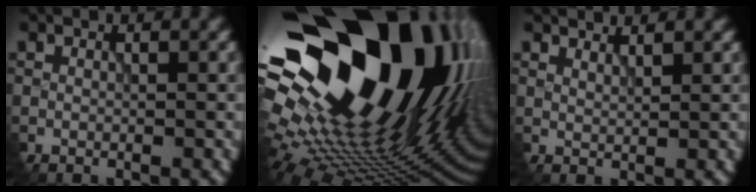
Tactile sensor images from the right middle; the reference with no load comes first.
{"total": 22.3, "force": [6.6, 12.1, 17.5], "torque": [-0.301, 0.007, 0.118]}
{"total": 2.5, "force": [2.4, 0.4, 0.4], "torque": [-0.006, 0.001, 0.034]}